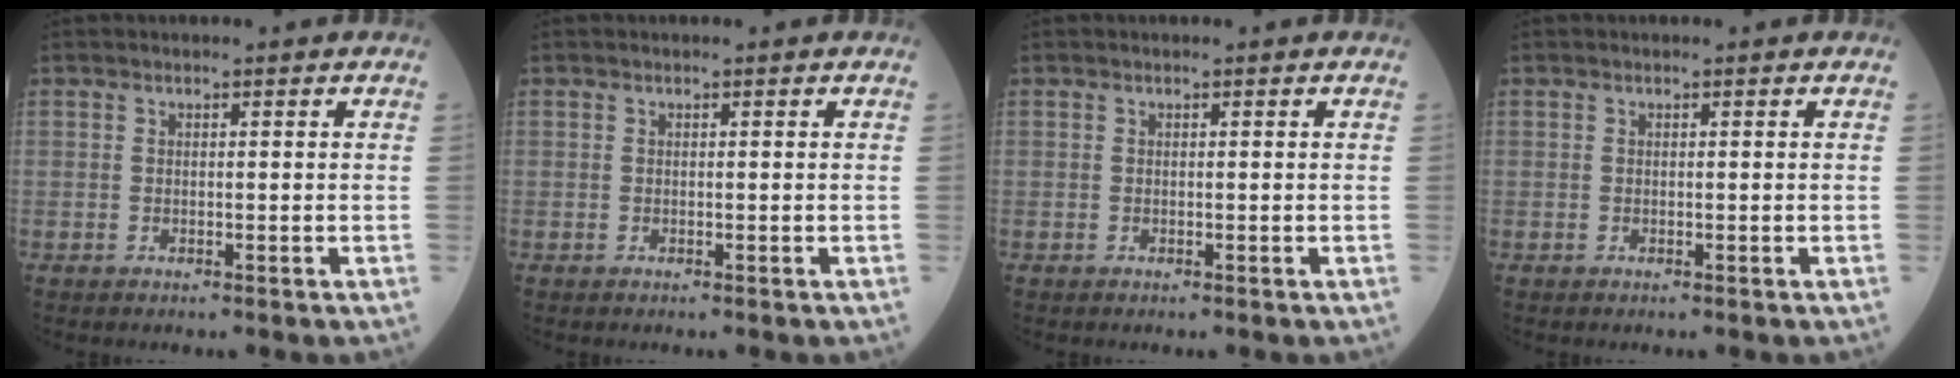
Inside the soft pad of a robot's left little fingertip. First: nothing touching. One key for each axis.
{"total": 0.0}
{"total": 0.0}
{"total": 0.0}